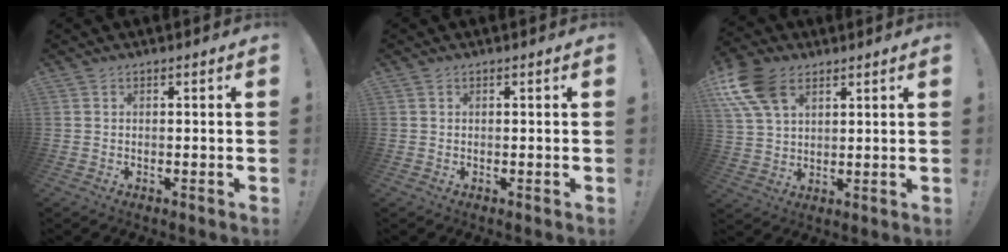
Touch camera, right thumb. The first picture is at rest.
{"total": 0.0}
{"total": 13.4, "force": [6.2, 8.3, 8.5], "torque": [-0.167, -0.020, 0.121]}